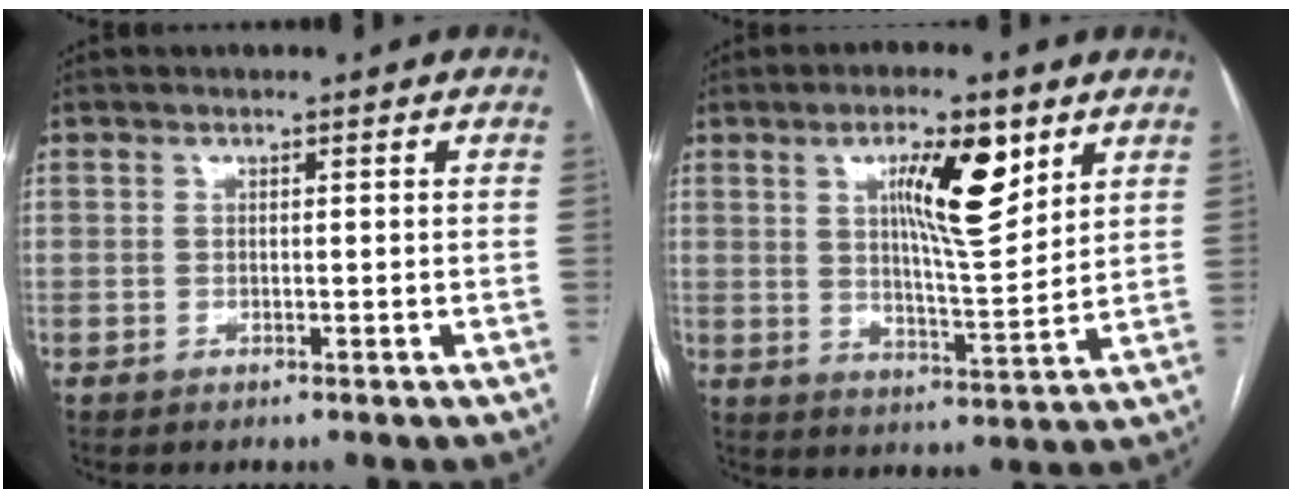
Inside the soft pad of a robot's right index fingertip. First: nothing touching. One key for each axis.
{"total": 10.7, "fx": 4.9, "fy": 2.2, "fz": 9.2, "tx": -0.154, "ty": 0.000, "tz": 0.082}